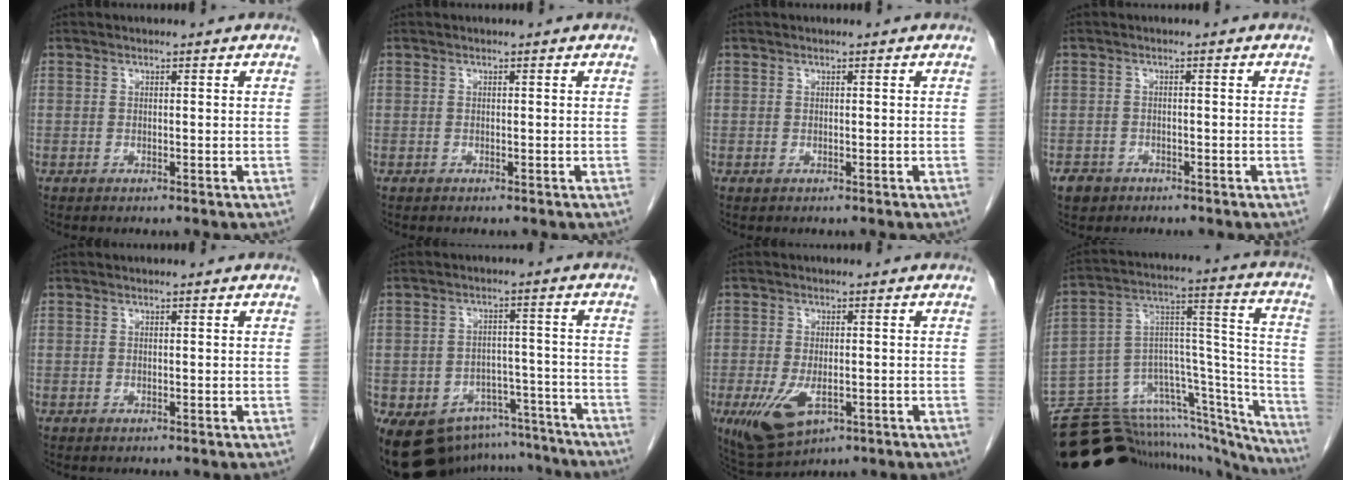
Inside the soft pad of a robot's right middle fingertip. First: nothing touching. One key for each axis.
{"total": 0.0}
{"total": 0.0}
{"total": 2.2, "fx": -1.5, "fy": 1.6, "fz": 0.4, "tx": -0.012, "ty": 0.005, "tz": -0.022}
{"total": 0.0}
{"total": 16.0, "fx": -12.8, "fy": 8.6, "fz": 4.4, "tx": -0.084, "ty": 0.035, "tz": -0.163}
{"total": 7.6, "fx": -3.0, "fy": 3.7, "fz": 6.0, "tx": -0.115, "ty": -0.013, "tz": -0.038}
{"total": 29.2, "fx": -26.2, "fy": 6.9, "fz": 11.0, "tx": -0.114, "ty": 0.057, "tz": -0.379}